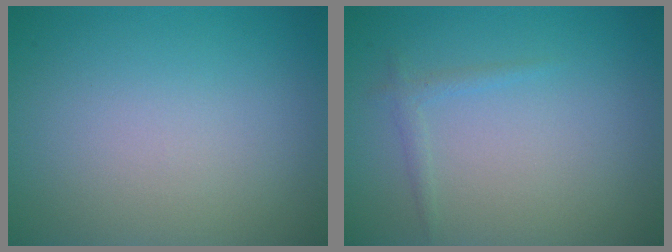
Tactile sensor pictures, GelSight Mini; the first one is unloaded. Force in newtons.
{"total": 0.9, "press": 0.9, "slide": 0.1}